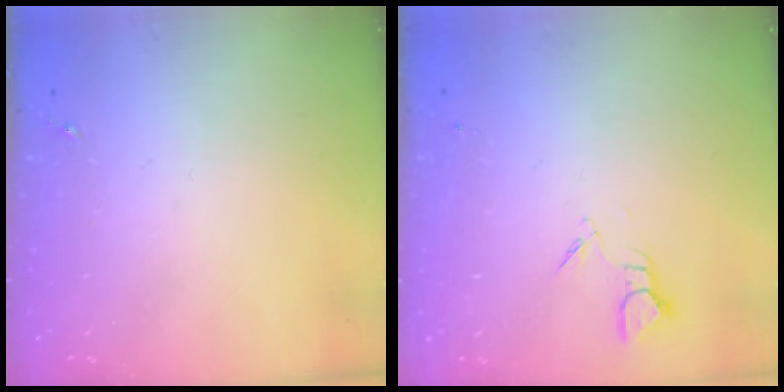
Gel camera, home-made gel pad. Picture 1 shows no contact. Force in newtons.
{"total": 2.7, "press": 2.7, "slide": 0.3}